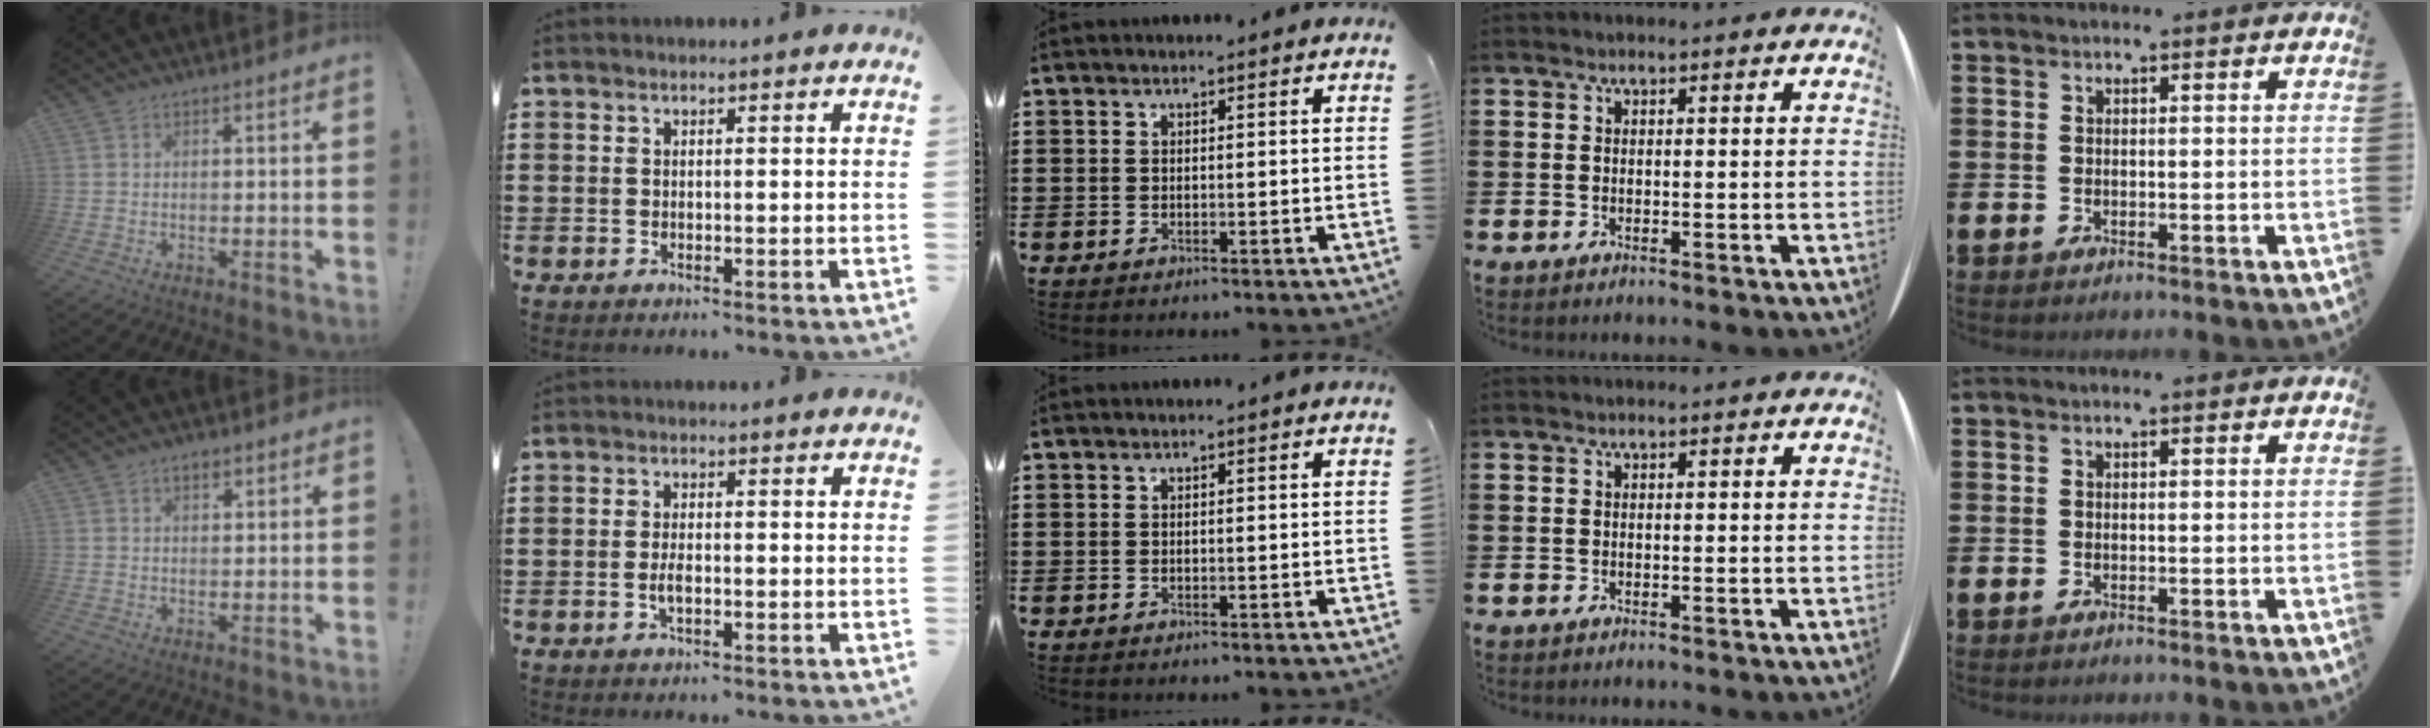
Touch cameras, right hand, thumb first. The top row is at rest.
{"thumb": {"total": 2.2, "force": [1.3, 1.1, 1.4], "torque": [-0.021, -0.001, 0.022]}, "index": {"total": 2.3, "force": [-0.5, 0.8, 2.1], "torque": [-0.039, 0.000, -0.010]}}